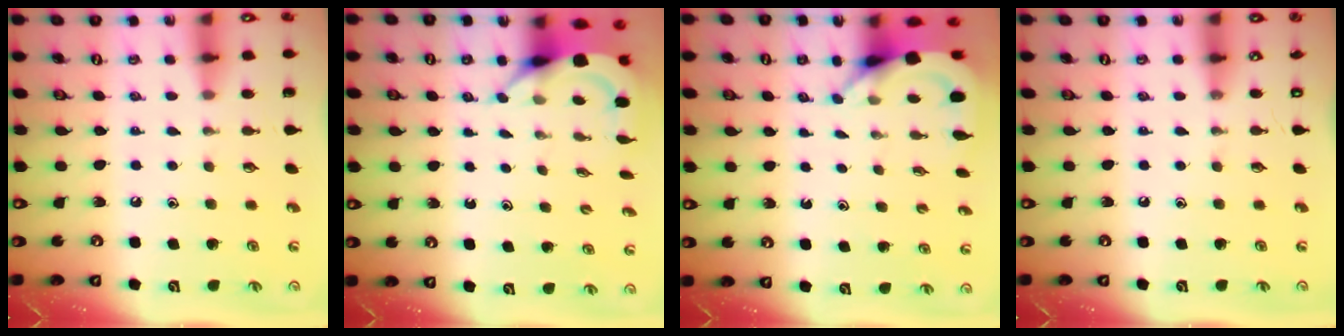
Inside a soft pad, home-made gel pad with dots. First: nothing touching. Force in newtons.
{"total": 4.9, "press": 4.8, "slide": 0.4}
{"total": 3.8, "press": 3.8, "slide": 0.3}
{"total": 0.0}